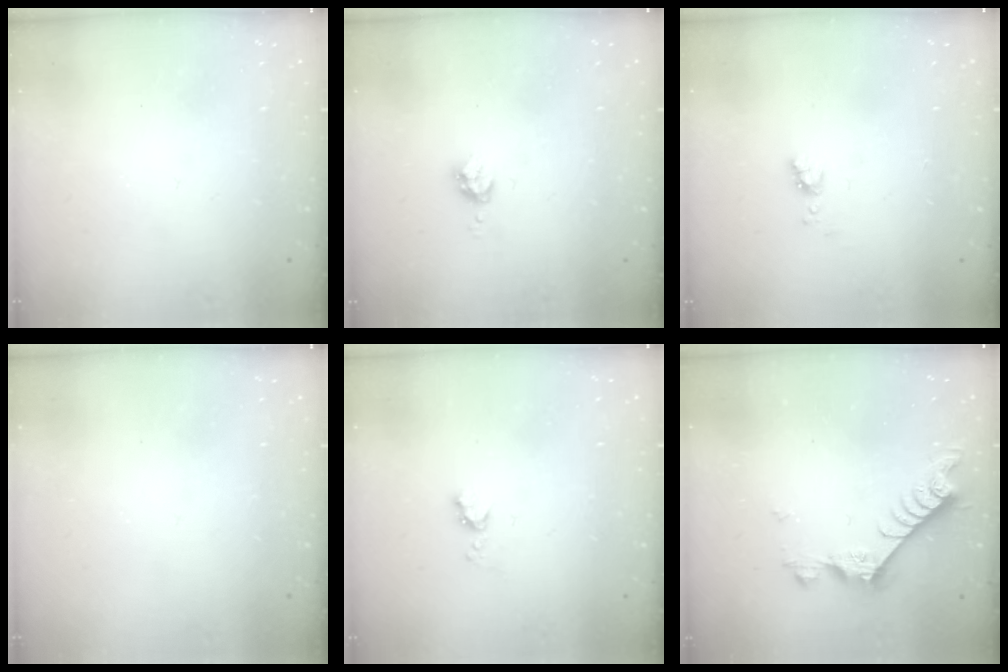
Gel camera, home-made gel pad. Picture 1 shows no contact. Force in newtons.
{"total": 3.7, "press": 3.7, "slide": 0.5}
{"total": 3.9, "press": 3.9, "slide": 0.6}
{"total": 0.0}
{"total": 5.1, "press": 5.1, "slide": 0.5}
{"total": 7.0, "press": 7.0, "slide": 0.5}